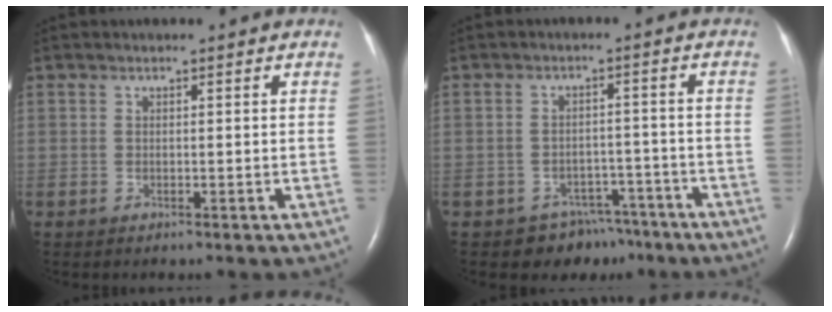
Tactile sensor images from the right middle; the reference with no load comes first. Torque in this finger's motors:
{"motor_torque": [0.34, -0.30, 0.02, 0.01]}